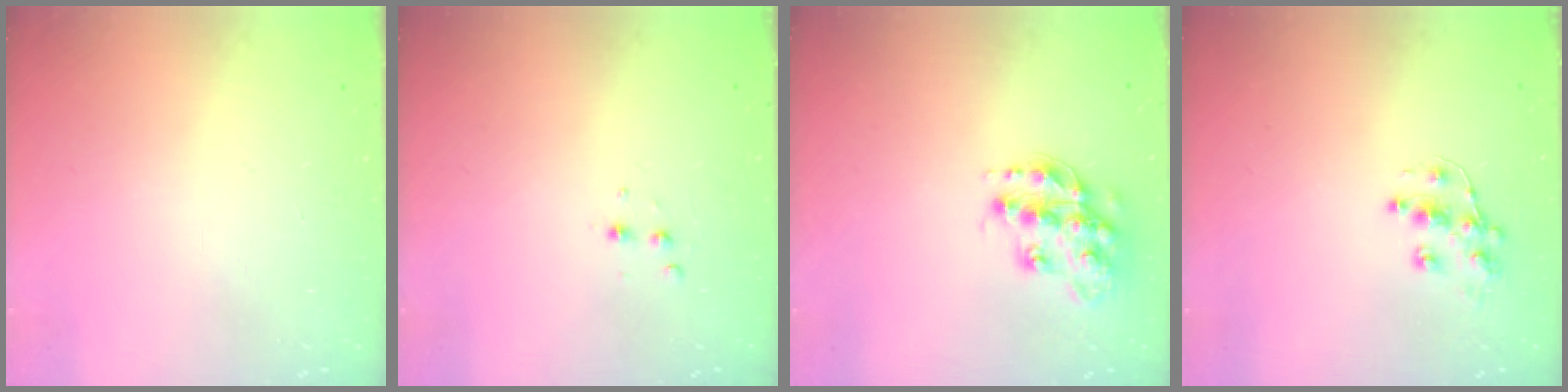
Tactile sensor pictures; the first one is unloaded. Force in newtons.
{"total": 2.5, "press": 2.4, "slide": 0.5}
{"total": 14.9, "press": 14.9, "slide": 0.9}
{"total": 8.8, "press": 8.8, "slide": 0.6}